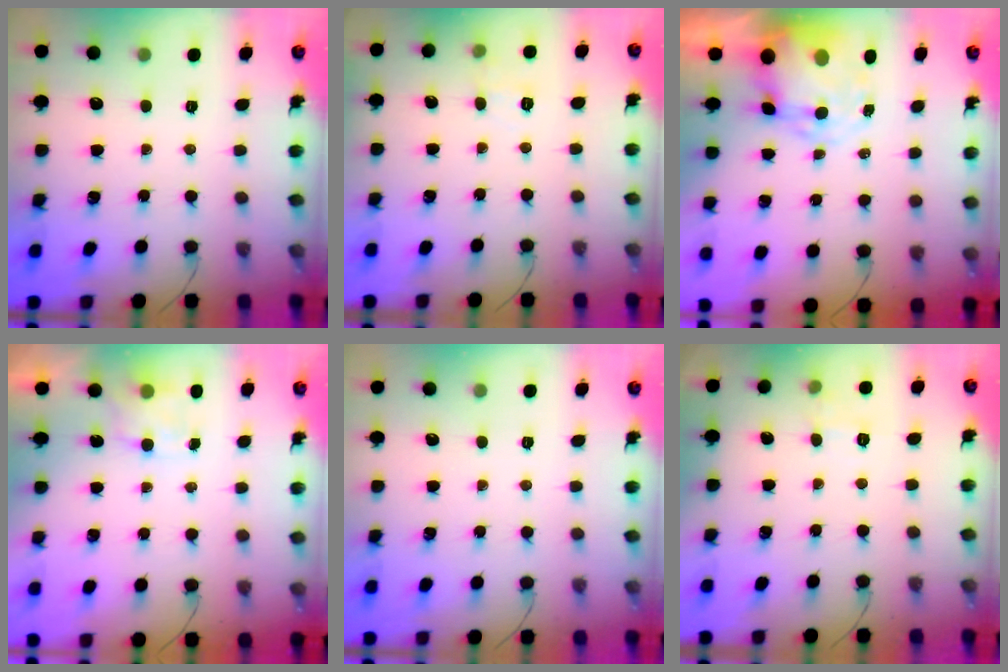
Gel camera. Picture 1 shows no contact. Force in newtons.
{"total": 6.5, "press": 6.3, "slide": 1.4}
{"total": 10.2, "press": 9.9, "slide": 2.3}
{"total": 4.1, "press": 4.0, "slide": 0.6}
{"total": 0.0}
{"total": 6.2, "press": 6.0, "slide": 1.5}